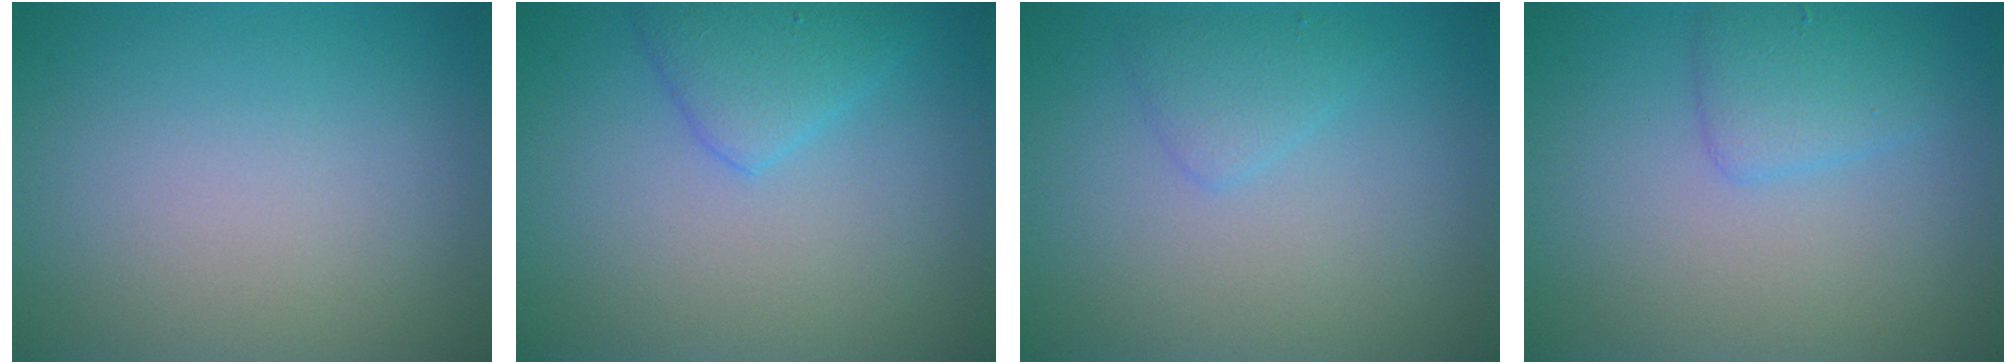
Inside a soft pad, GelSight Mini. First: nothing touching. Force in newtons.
{"total": 2.8, "press": 2.8, "slide": 0.2}
{"total": 1.6, "press": 1.6, "slide": 0.1}
{"total": 2.4, "press": 2.4, "slide": 0.0}